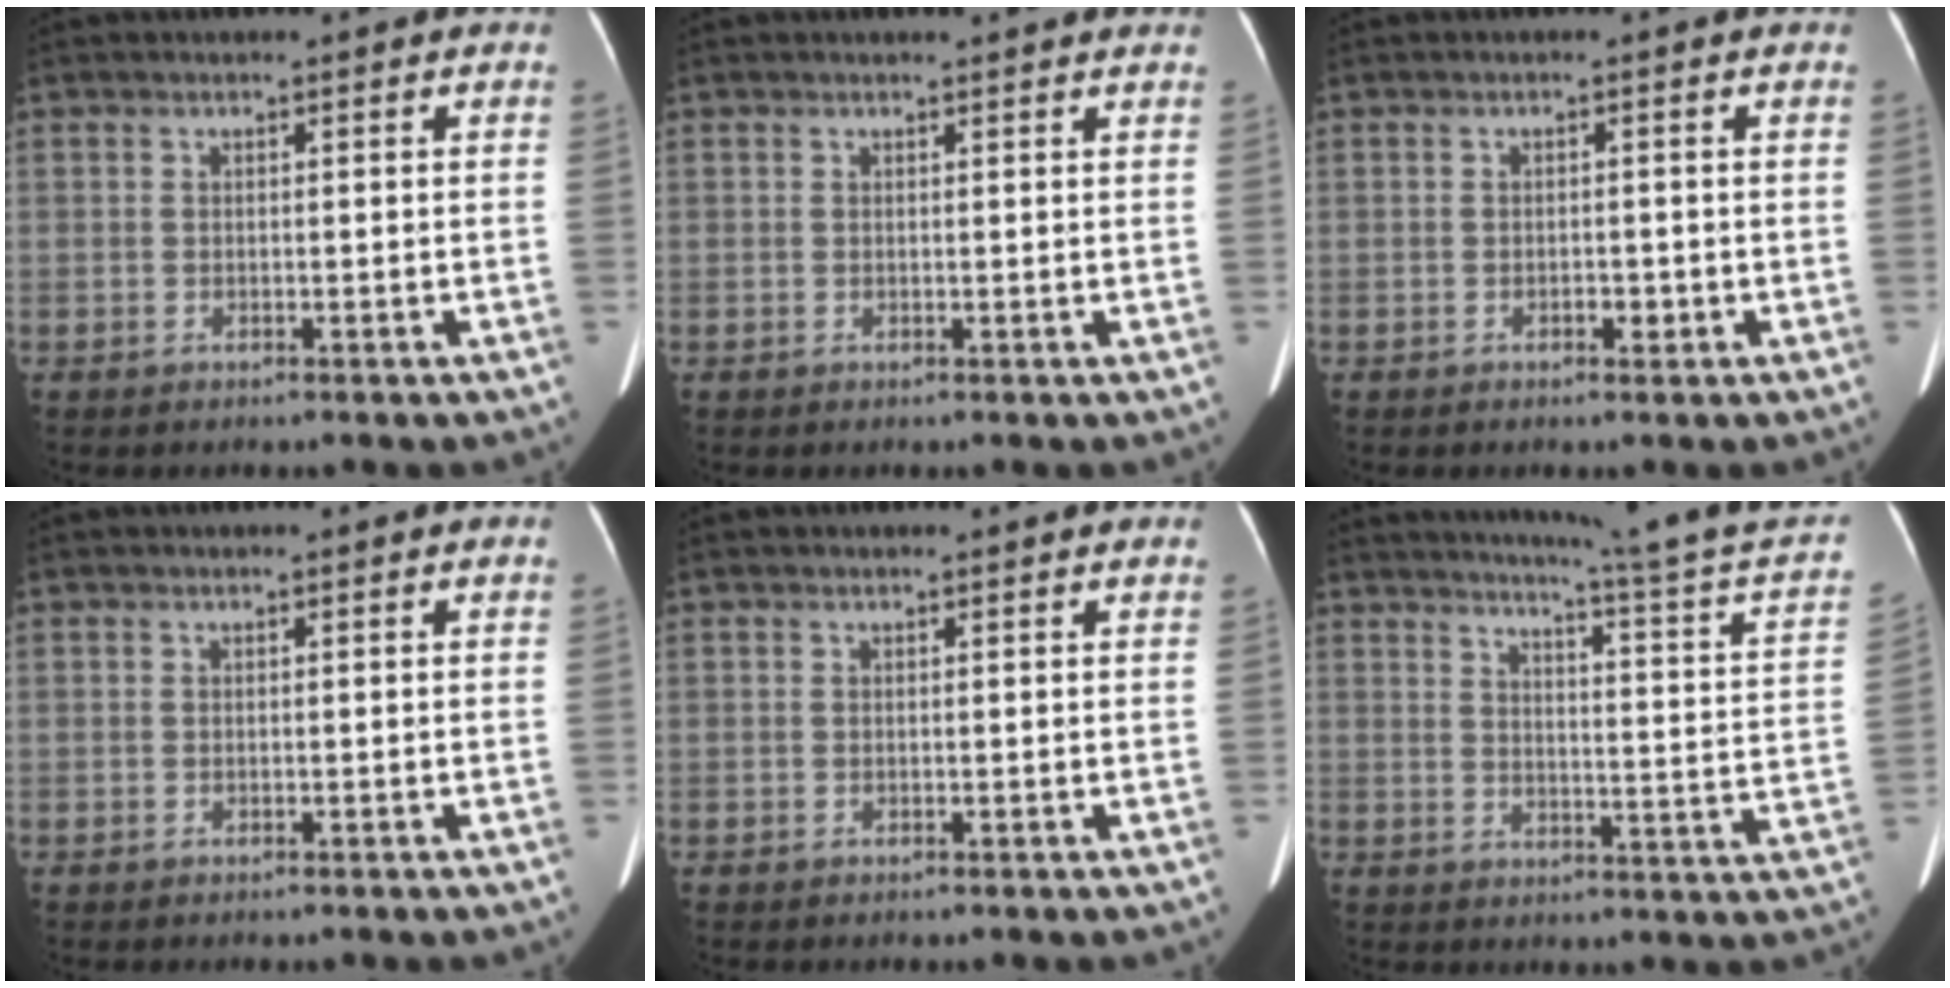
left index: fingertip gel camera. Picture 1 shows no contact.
{"total": 3.1, "force": [3.0, 0.1, 0.8], "torque": [-0.014, 0.006, 0.027]}
{"total": 1.2, "force": [-0.5, 0.7, 0.8], "torque": [-0.013, 0.001, -0.005]}
{"total": 0.0}
{"total": 1.2, "force": [1.2, 0.1, 0.2], "torque": [-0.010, 0.003, 0.009]}
{"total": 19.3, "force": [17.3, -2.8, 8.1], "torque": [-0.128, -0.088, 0.204]}